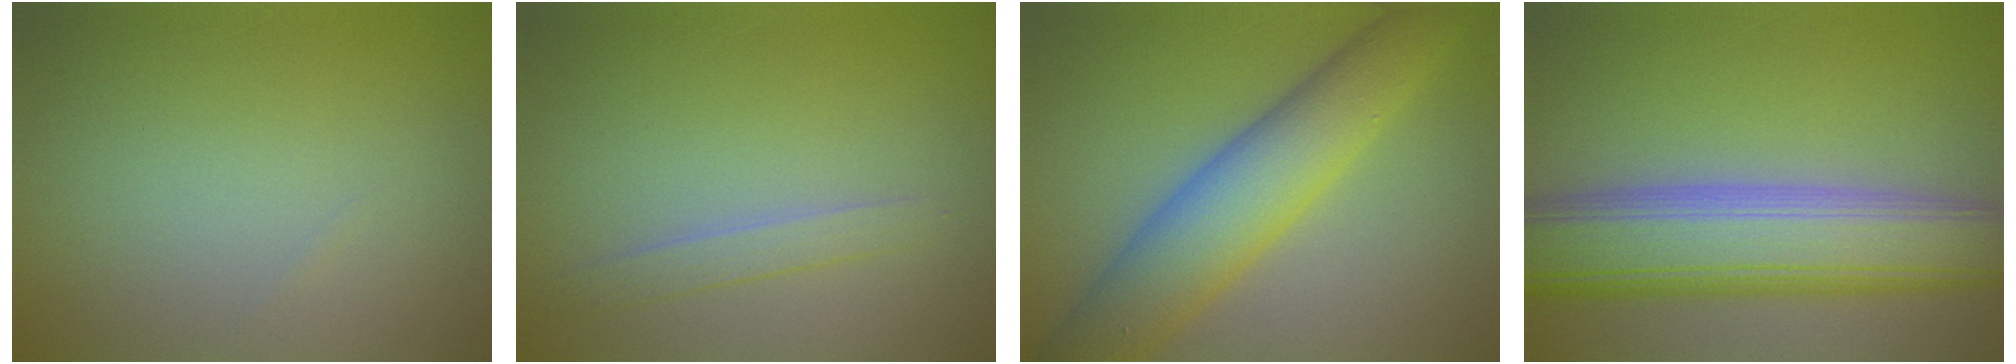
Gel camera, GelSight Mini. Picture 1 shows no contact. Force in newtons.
{"total": 1.6, "press": 1.6, "slide": 0.1}
{"total": 7.5, "press": 7.5, "slide": 0.1}
{"total": 9.8, "press": 9.8, "slide": 0.6}